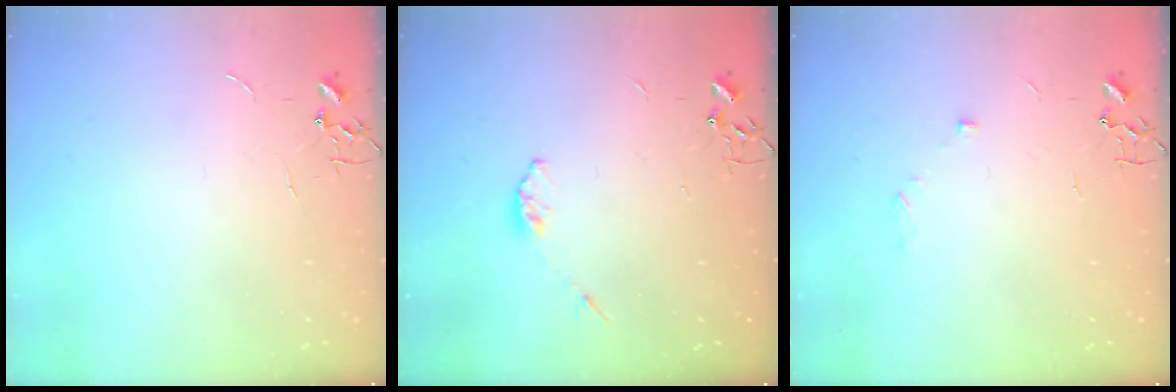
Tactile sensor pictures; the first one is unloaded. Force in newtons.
{"total": 3.6, "press": 3.5, "slide": 0.6}
{"total": 5.6, "press": 5.6, "slide": 0.7}